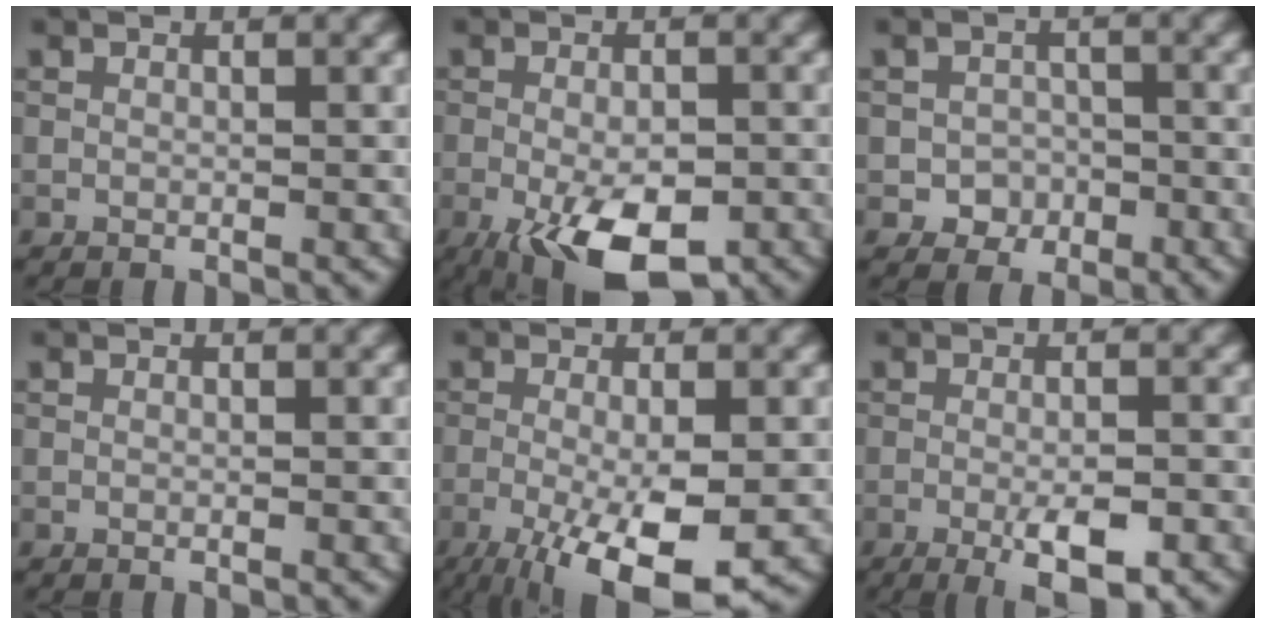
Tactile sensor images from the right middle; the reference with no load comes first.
{"total": 9.0, "force": [-4.4, 3.8, 6.9], "torque": [-0.126, -0.016, -0.061]}
{"total": 2.4, "force": [-1.1, 2.1, 0.7], "torque": [0.002, 0.001, -0.021]}
{"total": 0.0}
{"total": 8.6, "force": [-3.6, 2.2, 7.5], "torque": [-0.131, -0.014, -0.054]}
{"total": 4.3, "force": [-1.9, 1.0, 3.7], "torque": [-0.064, -0.005, -0.029]}